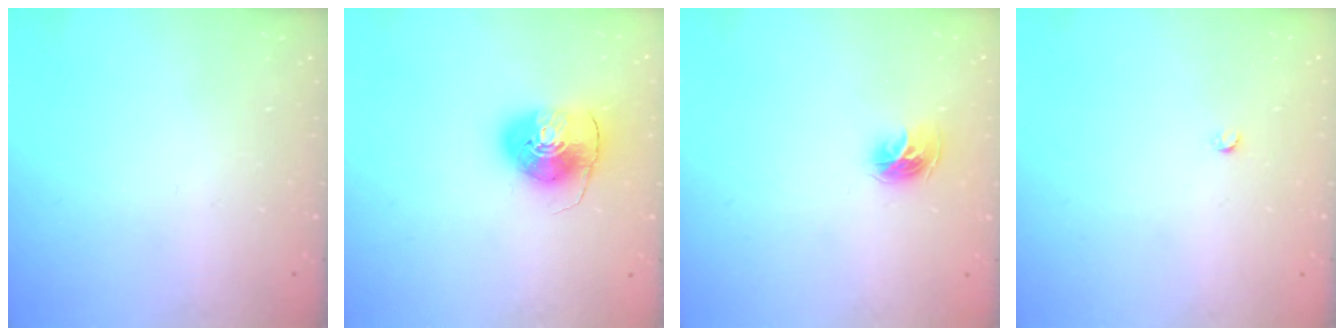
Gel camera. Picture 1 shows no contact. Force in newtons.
{"total": 8.6, "press": 8.5, "slide": 1.1}
{"total": 8.0, "press": 8.0, "slide": 0.7}
{"total": 2.4, "press": 2.4, "slide": 0.3}